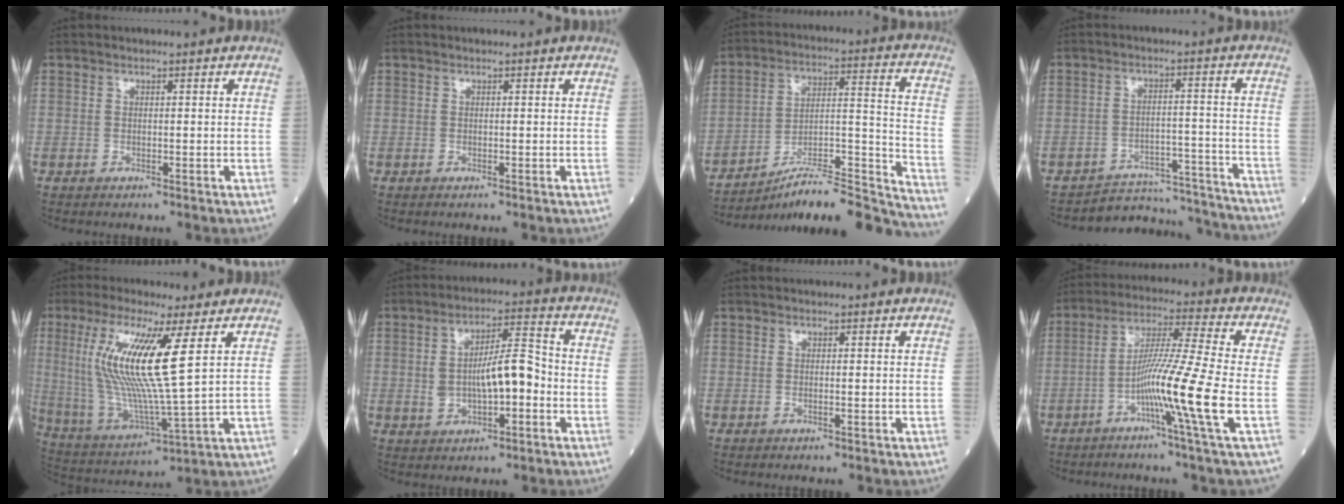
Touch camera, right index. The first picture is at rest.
{"total": 0.0}
{"total": 21.6, "force": [-20.2, 0.1, 7.8], "torque": [-0.086, 0.025, -0.306]}
{"total": 12.9, "force": [-12.8, 1.8, -0.1], "torque": [0.019, 0.037, -0.171]}
{"total": 15.3, "force": [4.3, 0.4, 14.7], "torque": [-0.317, -0.015, 0.083]}
{"total": 8.6, "force": [-0.8, 3.0, 8.1], "torque": [-0.147, 0.025, -0.007]}
{"total": 0.0}
{"total": 11.2, "force": [-3.8, -2.6, 10.2], "torque": [-0.187, -0.008, -0.077]}